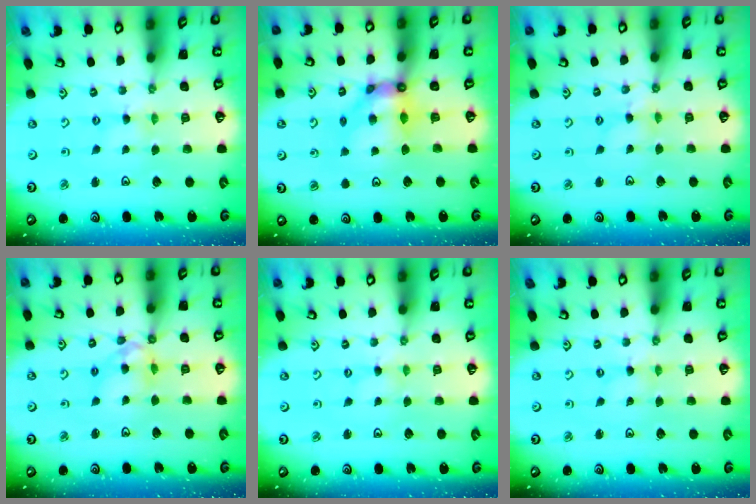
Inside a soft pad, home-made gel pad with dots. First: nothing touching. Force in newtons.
{"total": 9.0, "press": 9.0, "slide": 1.1}
{"total": 3.0, "press": 3.0, "slide": 0.4}
{"total": 9.8, "press": 9.7, "slide": 1.1}
{"total": 0.0}
{"total": 0.0}